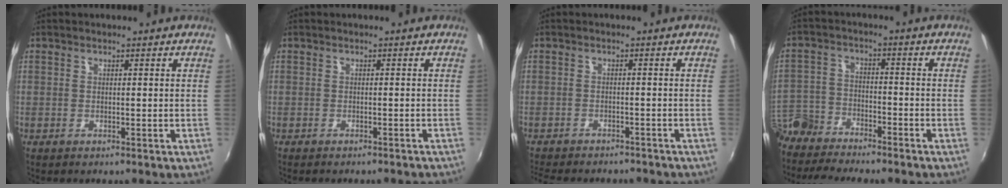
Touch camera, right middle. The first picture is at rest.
{"total": 3.6, "force": [-3.3, 0.6, 1.4], "torque": [-0.032, -0.012, -0.041]}
{"total": 10.7, "force": [-9.4, 2.8, 4.1], "torque": [-0.098, -0.019, -0.136]}
{"total": 11.6, "force": [-10.1, 4.3, 3.8], "torque": [-0.114, -0.005, -0.193]}